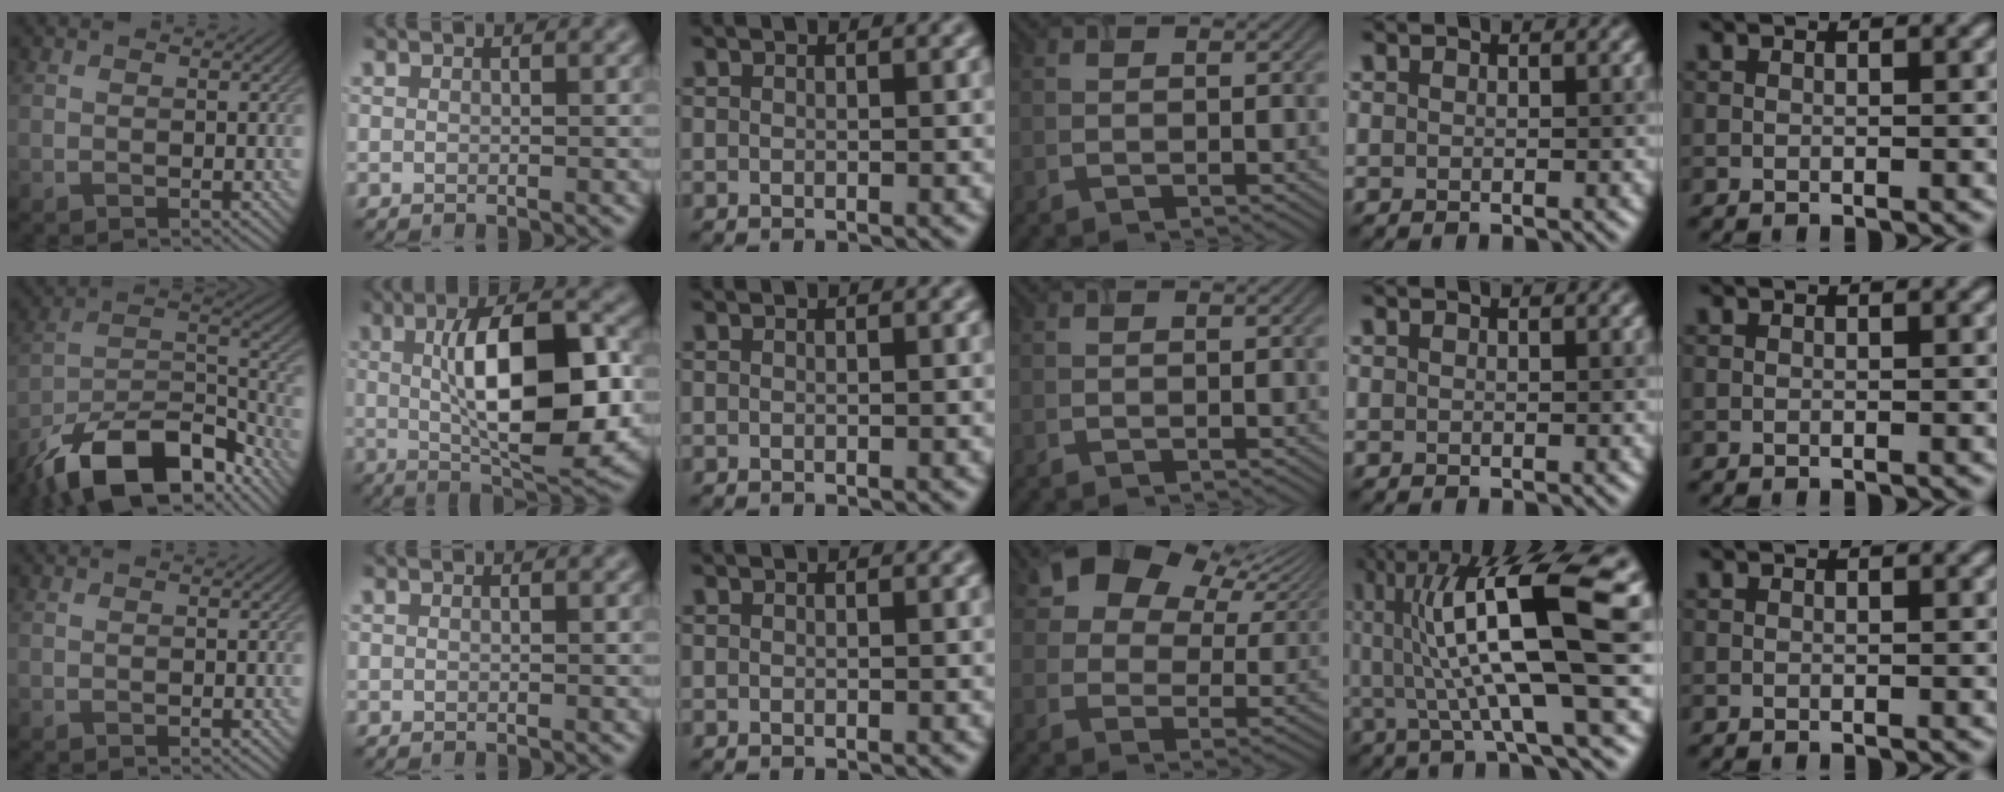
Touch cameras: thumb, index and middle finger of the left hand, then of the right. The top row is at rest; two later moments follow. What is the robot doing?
{"motion": "extract", "object": "airpods case & airpods"}